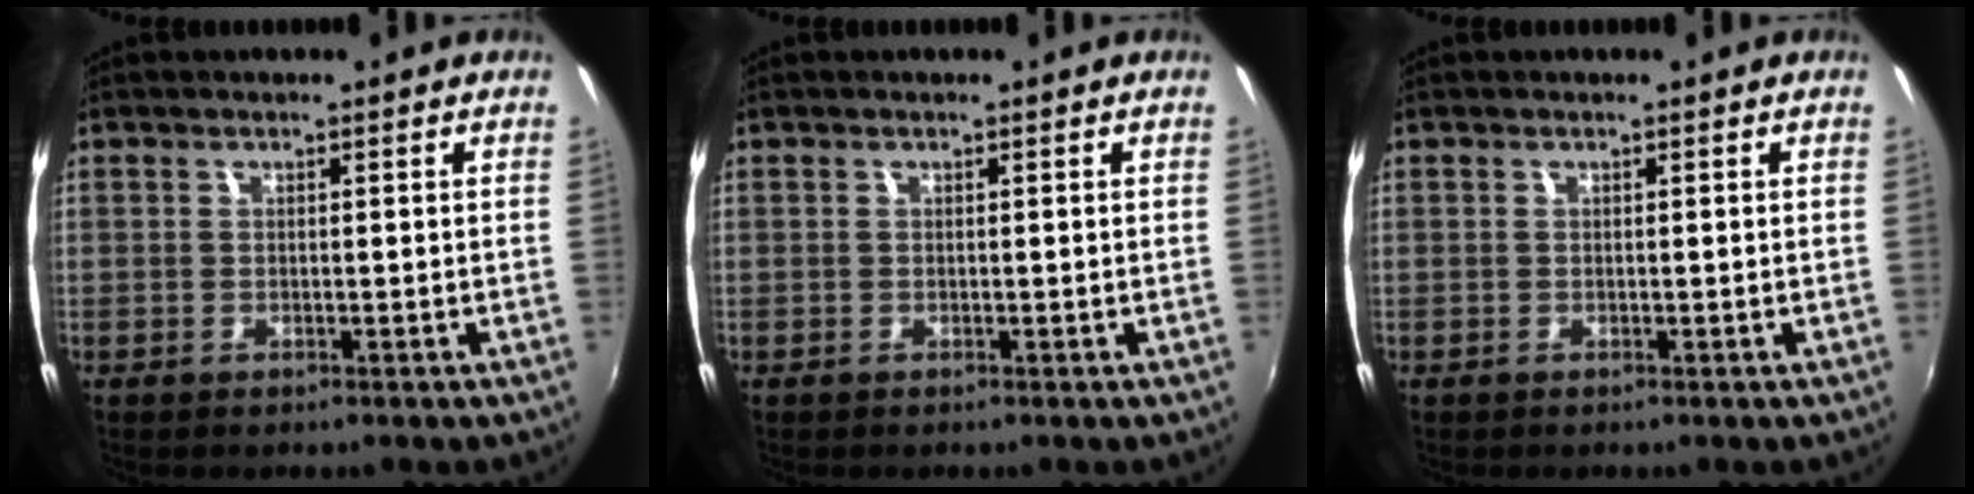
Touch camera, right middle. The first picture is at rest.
{"total": 0.0}
{"total": 0.0}